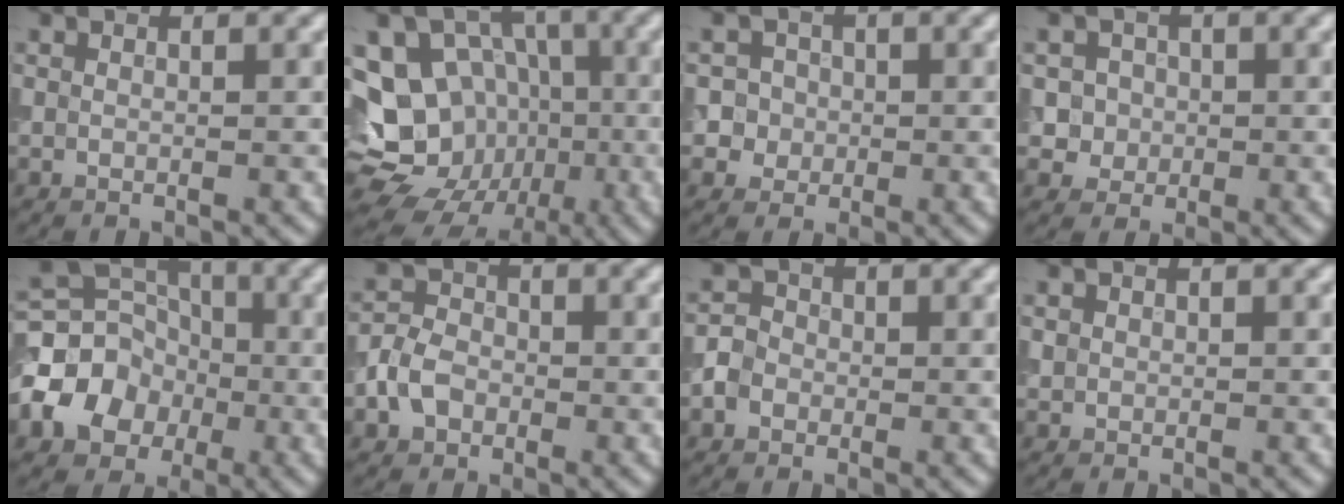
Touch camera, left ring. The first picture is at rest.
{"total": 17.1, "force": [-2.7, 14.9, 8.0], "torque": [-0.172, -0.001, -0.032]}
{"total": 3.9, "force": [0.2, 3.7, 1.1], "torque": [0.008, 0.026, -0.006]}
{"total": 3.3, "force": [0.2, 3.1, 1.0], "torque": [0.003, 0.008, 0.001]}
{"total": 6.6, "force": [-1.8, 5.6, 3.0], "torque": [-0.047, 0.005, -0.048]}
{"total": 3.3, "force": [-1.2, 2.6, 1.7], "torque": [-0.034, 0.004, -0.031]}
{"total": 2.1, "force": [-0.6, 1.8, 0.8], "torque": [-0.001, 0.000, -0.015]}
{"total": 0.6, "force": [0.1, 0.6, 0.1], "torque": [0.004, -0.002, 0.003]}